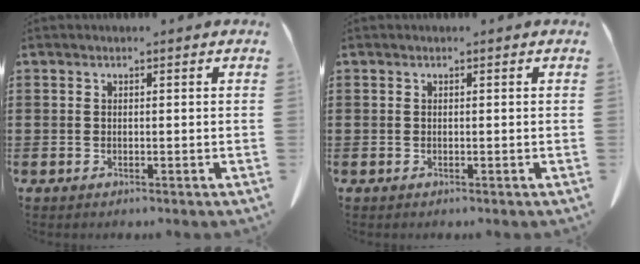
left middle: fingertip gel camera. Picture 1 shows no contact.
{"total": 0.0}